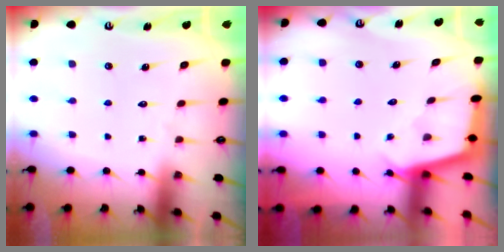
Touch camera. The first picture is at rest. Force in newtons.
{"total": 2.5, "press": 2.5, "slide": 0.2}